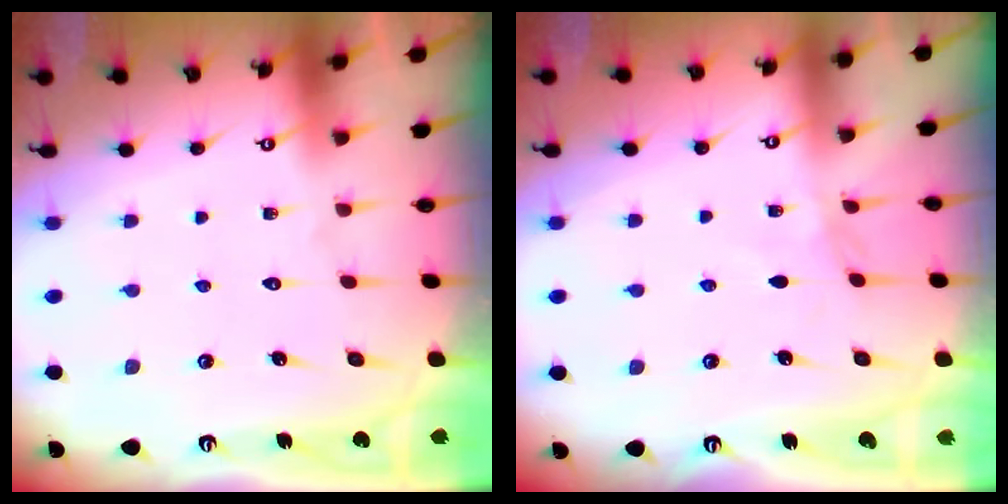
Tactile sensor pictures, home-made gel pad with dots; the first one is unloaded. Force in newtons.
{"total": 2.7, "press": 2.7, "slide": 0.4}